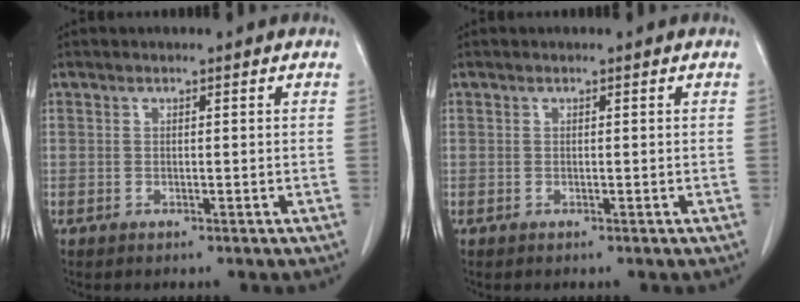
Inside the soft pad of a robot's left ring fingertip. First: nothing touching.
{"total": 0.0}